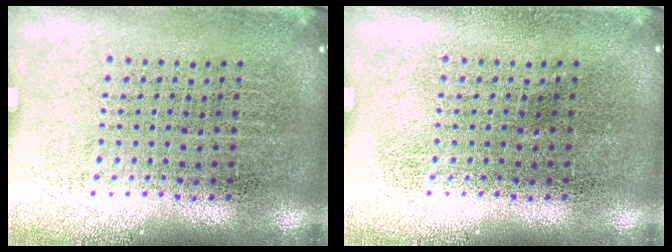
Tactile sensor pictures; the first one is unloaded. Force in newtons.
{"total": 0.0}